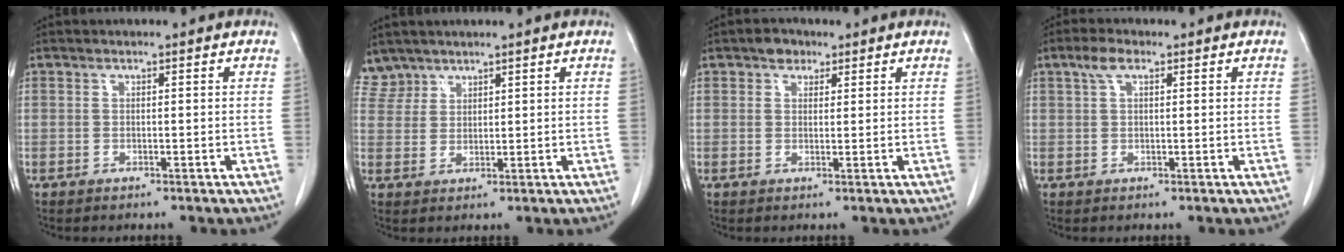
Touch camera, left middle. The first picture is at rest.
{"total": 3.6, "force": [3.2, 1.6, -0.6], "torque": [0.015, 0.009, 0.068]}
{"total": 2.4, "force": [1.5, 1.6, 0.8], "torque": [-0.013, 0.006, 0.021]}
{"total": 2.7, "force": [1.4, 1.0, 2.1], "torque": [-0.047, 0.013, 0.031]}